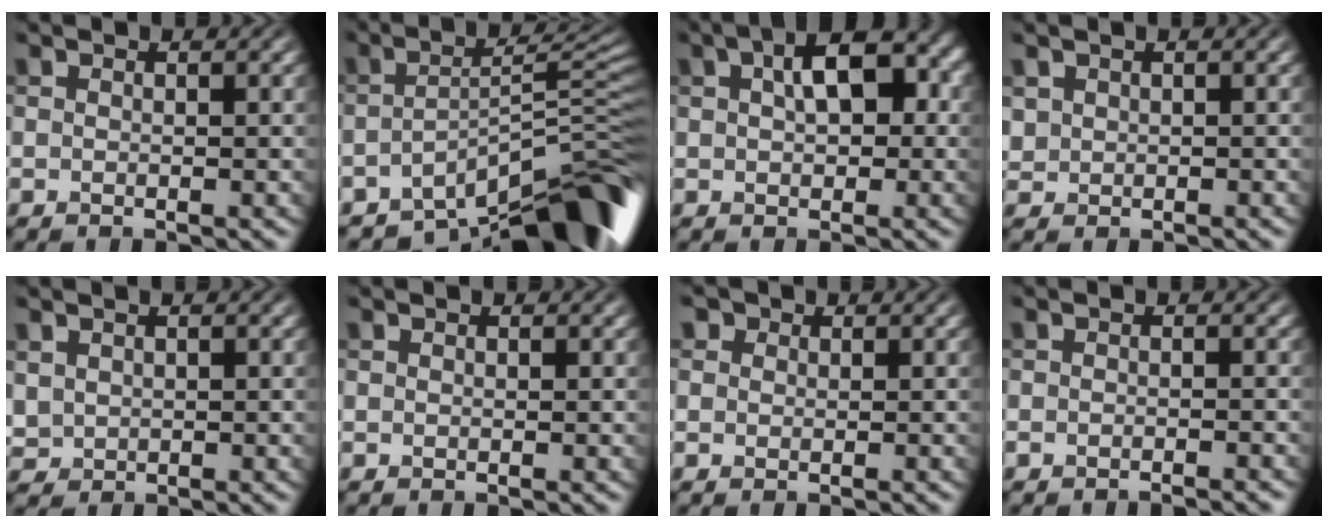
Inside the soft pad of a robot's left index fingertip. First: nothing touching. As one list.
[{"total": 10.7, "force": [-7.2, 2.8, 7.3], "torque": [-0.085, 0.002, -0.121]}, {"total": 5.6, "force": [1.6, 2.9, 4.5], "torque": [-0.069, 0.017, 0.017]}, {"total": 1.1, "force": [0.6, 0.9, -0.1], "torque": [0.000, -0.004, 0.013]}, {"total": 1.4, "force": [0.6, 1.2, 0.3], "torque": [-0.013, -0.004, 0.018]}, {"total": 0.0}, {"total": 1.6, "force": [0.8, 1.2, 0.5], "torque": [-0.002, 0.001, -0.001]}, {"total": 1.5, "force": [-1.4, 0.1, 0.4], "torque": [0.004, 0.002, -0.020]}]